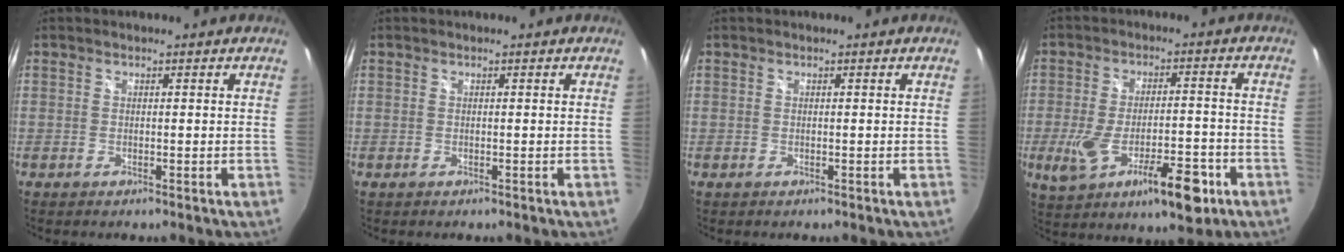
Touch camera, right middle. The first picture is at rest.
{"total": 0.0}
{"total": 0.0}
{"total": 14.6, "force": [-6.0, 5.2, 12.2], "torque": [-0.226, -0.023, -0.088]}